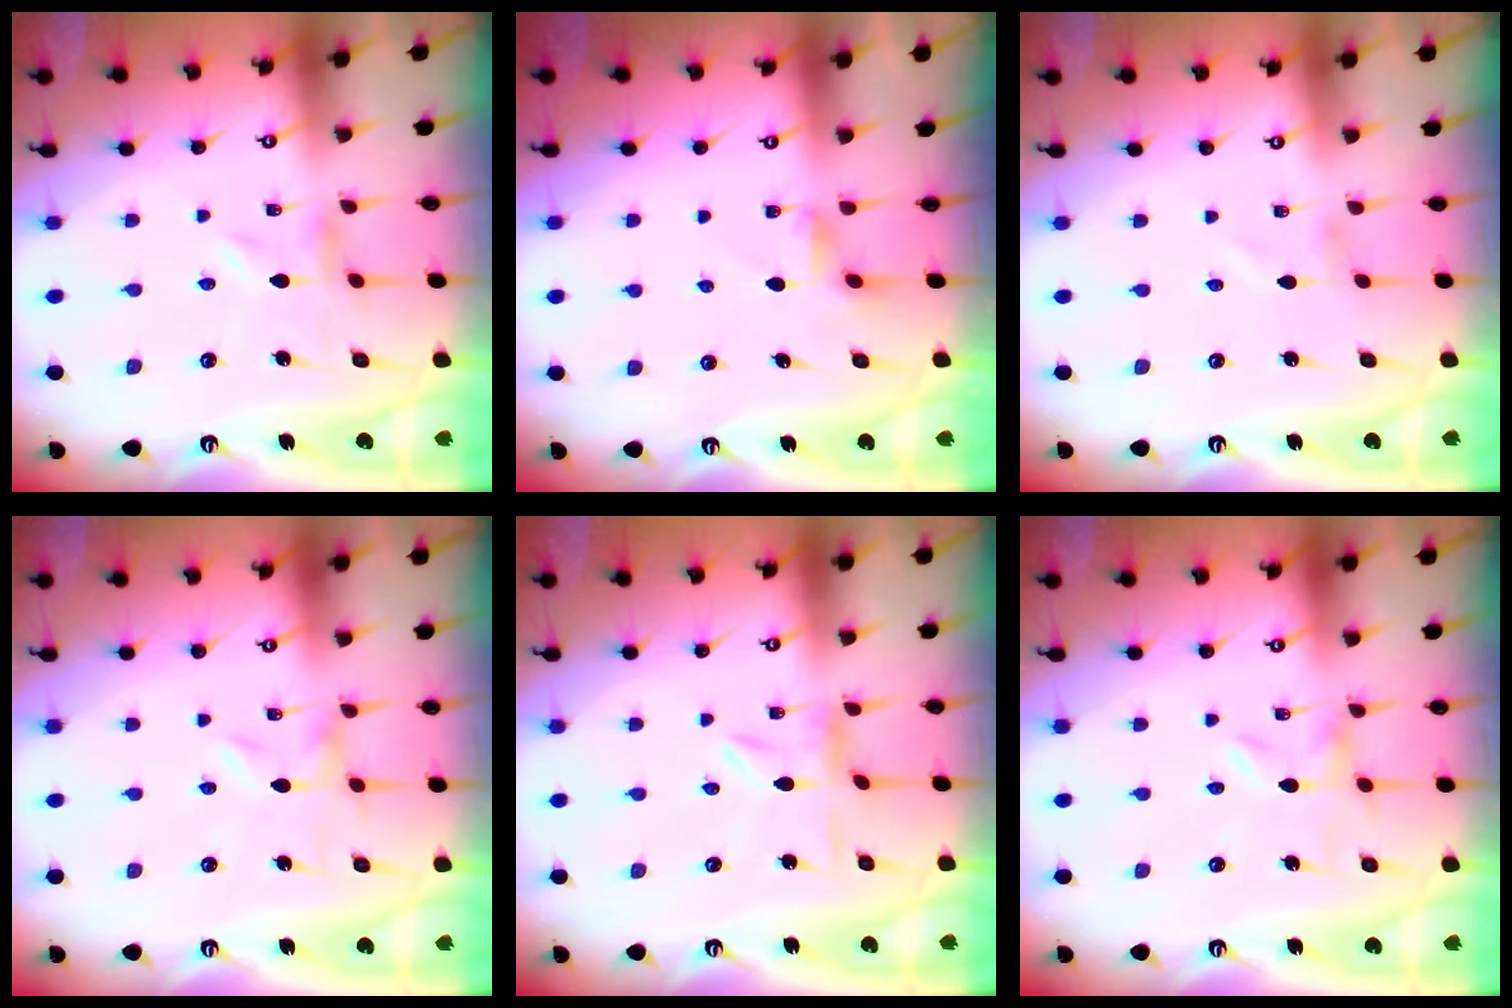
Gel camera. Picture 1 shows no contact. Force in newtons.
{"total": 2.4, "press": 2.4, "slide": 0.4}
{"total": 1.5, "press": 1.5, "slide": 0.1}
{"total": 0.0}
{"total": 0.6, "press": 0.6, "slide": 0.2}
{"total": 0.0}